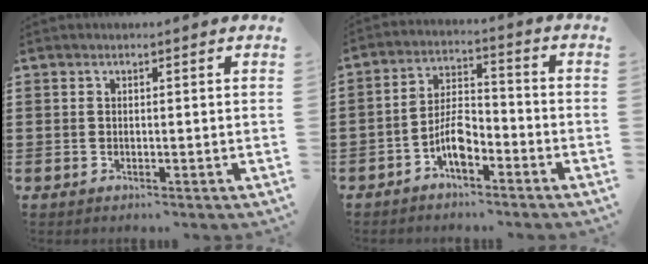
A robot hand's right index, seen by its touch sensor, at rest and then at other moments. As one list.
[{"total": 5.9, "force": [-3.3, 2.3, 4.3], "torque": [-0.095, 0.004, -0.065]}]